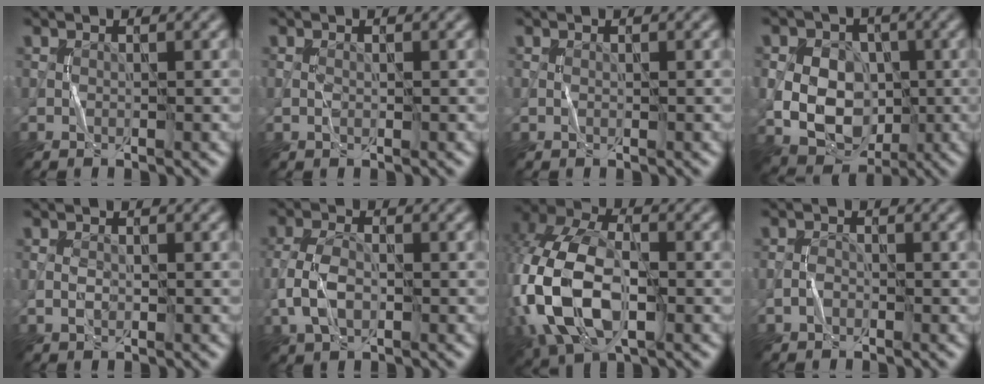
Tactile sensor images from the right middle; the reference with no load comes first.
{"total": 0.7, "force": [-0.2, 0.3, 0.6], "torque": [-0.014, 0.002, -0.003]}
{"total": 0.0}
{"total": 9.3, "force": [-0.7, 7.5, 5.4], "torque": [-0.073, 0.009, -0.031]}
{"total": 1.3, "force": [-0.2, 0.7, 1.1], "torque": [-0.022, 0.002, -0.005]}
{"total": 4.1, "force": [-1.0, 2.4, 3.2], "torque": [-0.077, 0.002, -0.023]}
{"total": 12.6, "force": [-2.9, 7.6, 9.6], "torque": [-0.229, -0.002, -0.066]}
{"total": 1.2, "force": [-0.6, 0.7, 0.7], "torque": [-0.015, 0.004, -0.016]}